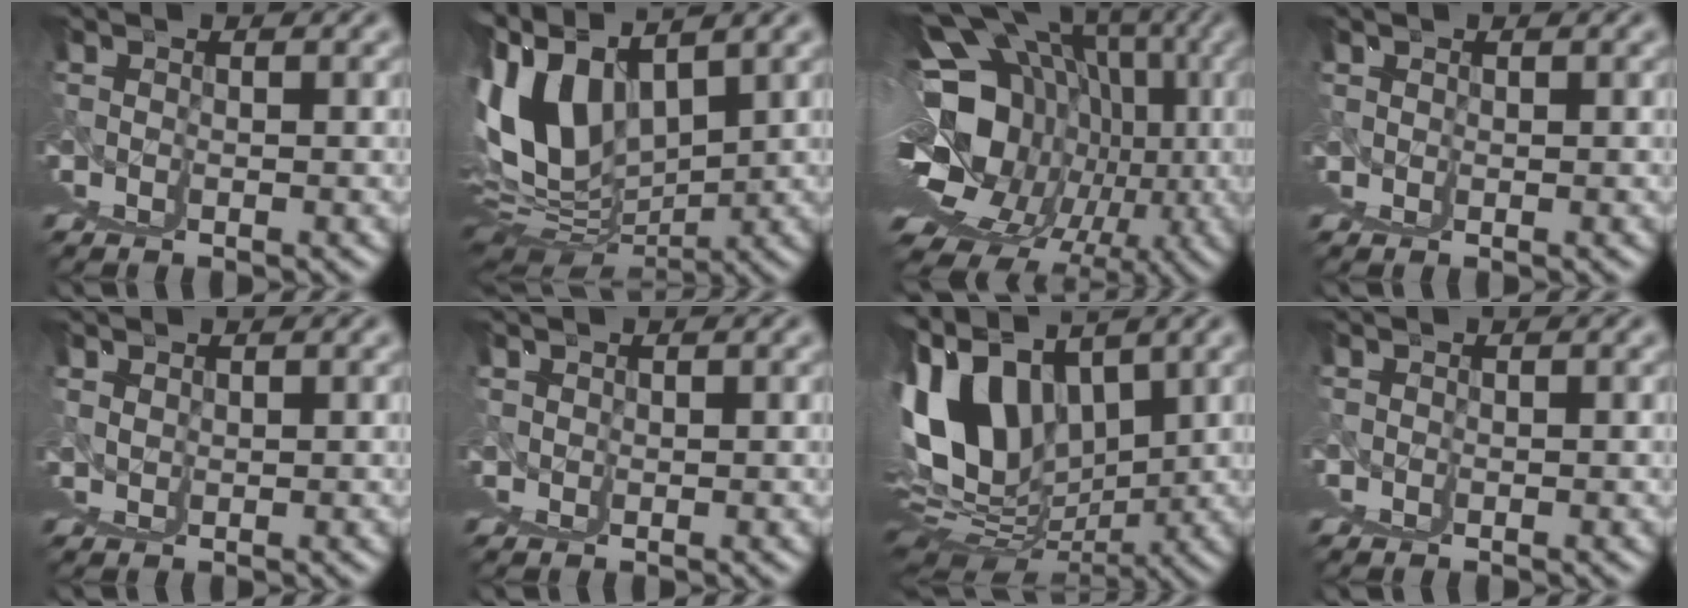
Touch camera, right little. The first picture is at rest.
{"total": 9.4, "force": [5.0, 2.3, 7.6], "torque": [-0.126, 0.020, 0.096]}
{"total": 16.9, "force": [2.2, 8.3, 14.5], "torque": [-0.182, -0.002, 0.061]}
{"total": 2.8, "force": [1.3, 2.4, 0.8], "torque": [-0.012, -0.003, 0.018]}
{"total": 3.2, "force": [2.1, 2.3, 0.5], "torque": [-0.011, -0.007, 0.038]}
{"total": 3.3, "force": [1.7, 2.8, 0.7], "torque": [-0.012, -0.007, 0.026]}
{"total": 11.1, "force": [5.2, 3.9, 9.0], "torque": [-0.146, 0.016, 0.098]}
{"total": 0.5, "force": [0.4, 0.3, -0.2], "torque": [0.008, 0.001, 0.004]}